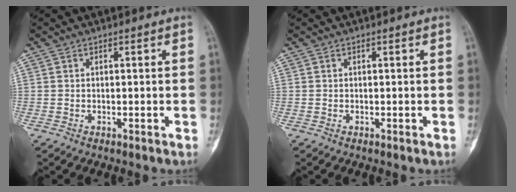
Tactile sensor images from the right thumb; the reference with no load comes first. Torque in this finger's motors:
{"motor_torque": [-0.03, 0.03, 0.00, 0.00, 0.00]}